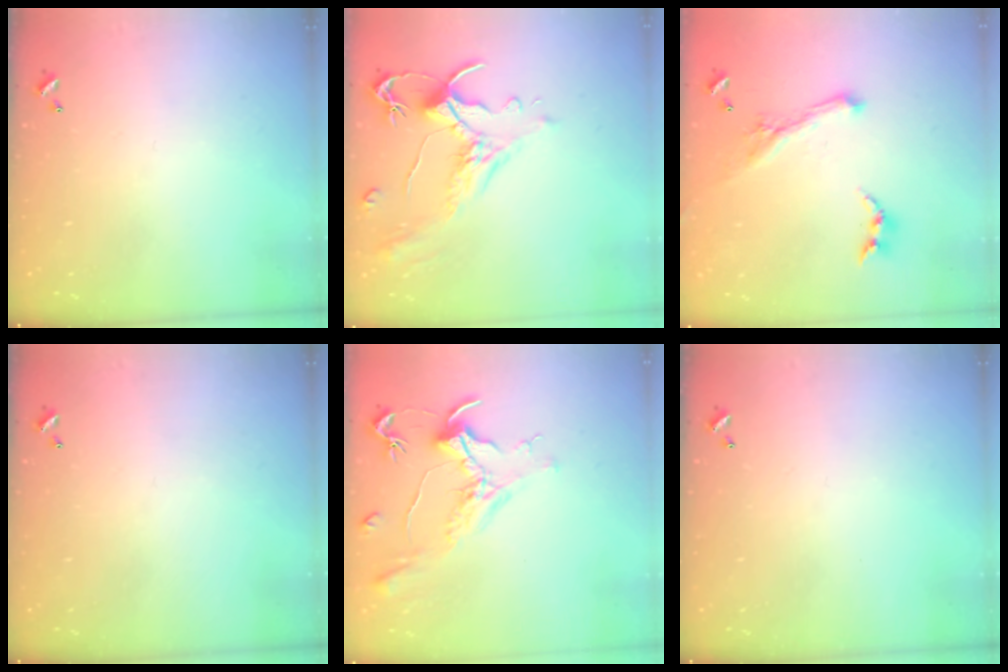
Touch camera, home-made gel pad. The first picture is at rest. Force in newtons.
{"total": 1.6, "press": 1.1, "slide": 1.2}
{"total": 1.8, "press": 1.7, "slide": 0.4}
{"total": 0.0}
{"total": 1.6, "press": 1.4, "slide": 0.7}
{"total": 0.0}